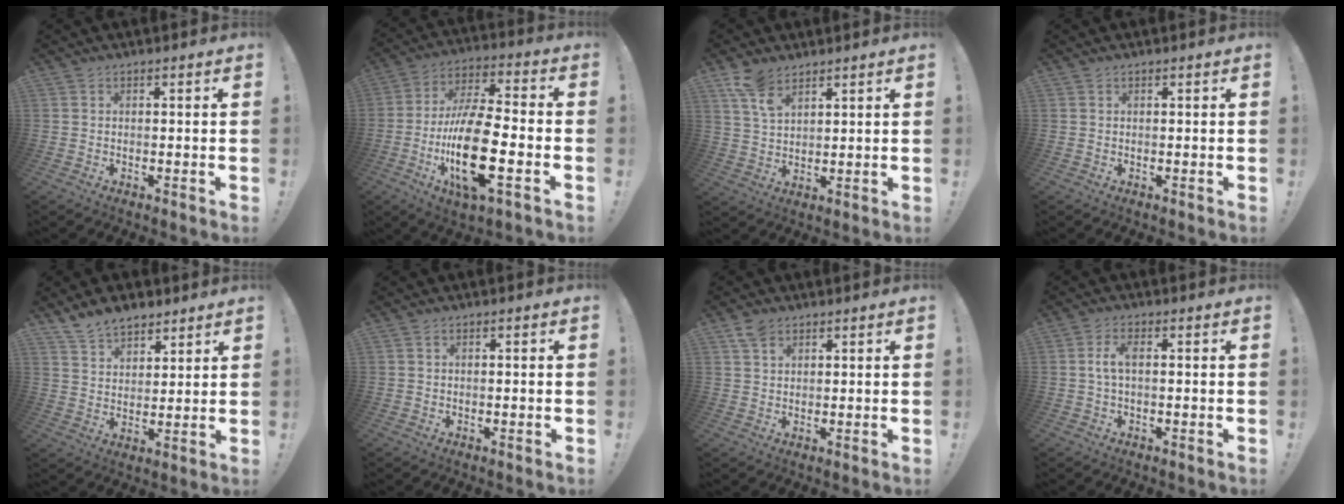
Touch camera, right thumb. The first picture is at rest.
{"total": 20.9, "force": [-6.3, 7.5, 18.5], "torque": [-0.352, 0.023, -0.101]}
{"total": 7.5, "force": [5.3, 3.4, 4.0], "torque": [-0.083, -0.020, 0.103]}
{"total": 0.0}
{"total": 8.9, "force": [7.2, 4.6, 2.7], "torque": [-0.055, -0.043, 0.140]}
{"total": 0.8, "force": [0.0, 0.7, 0.4], "torque": [-0.009, 0.004, 0.000]}
{"total": 3.8, "force": [2.3, 2.4, 1.8], "torque": [-0.031, -0.006, 0.044]}
{"total": 4.5, "force": [0.3, 1.9, 4.1], "torque": [-0.085, 0.009, 0.003]}